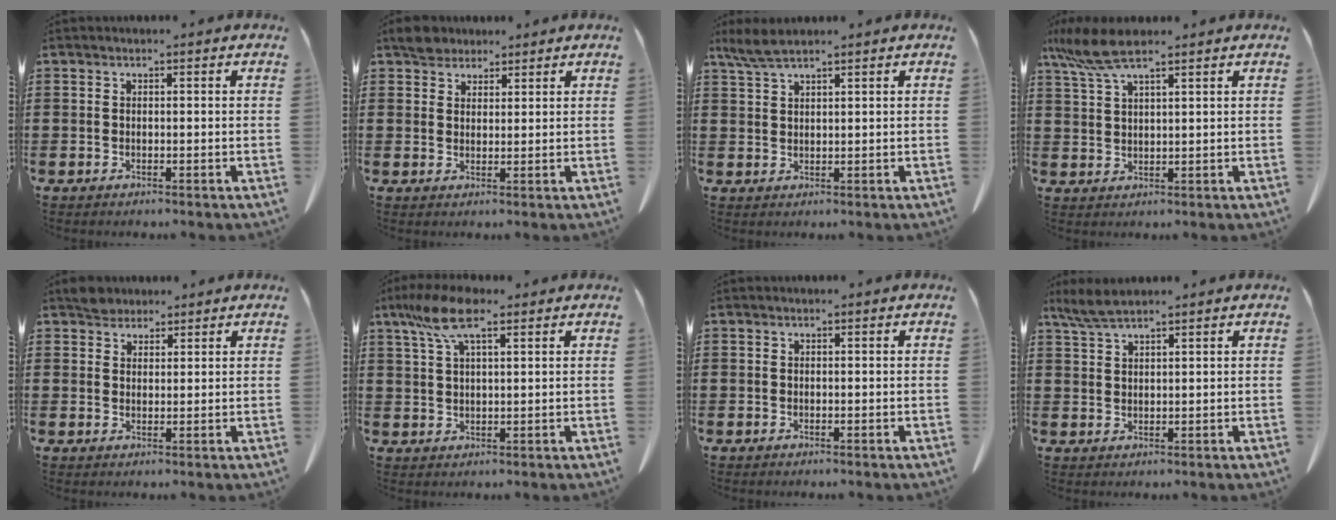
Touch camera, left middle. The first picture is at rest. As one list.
[{"total": 3.7, "force": [3.2, 1.6, 0.8], "torque": [-0.019, 0.000, 0.062]}, {"total": 3.4, "force": [2.5, 0.5, 2.2], "torque": [-0.049, 0.000, 0.048]}, {"total": 6.9, "force": [4.9, 1.2, 4.7], "torque": [-0.117, -0.011, 0.086]}, {"total": 2.9, "force": [2.7, 1.2, 0.4], "torque": [-0.008, 0.002, 0.051]}, {"total": 8.1, "force": [4.6, 2.2, 6.2], "torque": [-0.138, -0.001, 0.080]}, {"total": 0.0}, {"total": 3.6, "force": [2.8, 0.5, 2.1], "torque": [-0.049, 0.000, 0.054]}]